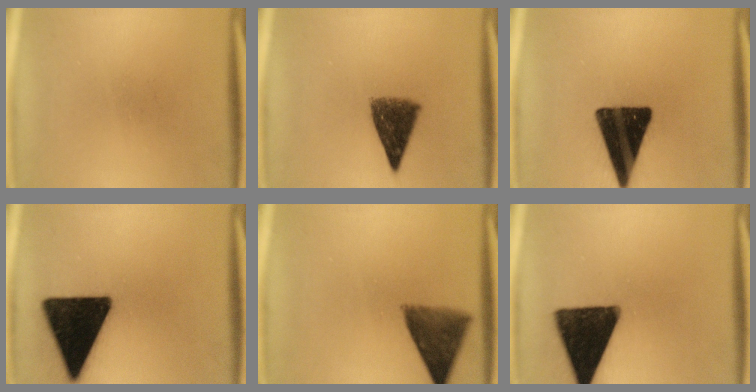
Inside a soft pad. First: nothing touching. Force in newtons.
{"total": 7.9}
{"total": 17.8}
{"total": 18.7}
{"total": 8.7}
{"total": 16.8}